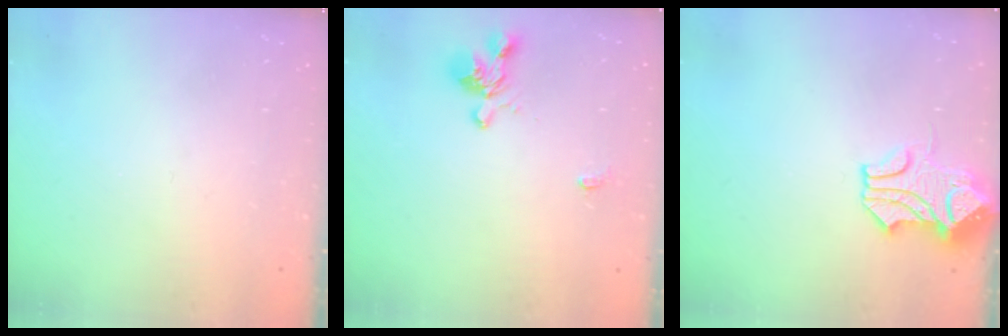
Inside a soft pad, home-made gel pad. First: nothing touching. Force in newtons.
{"total": 1.6, "press": 1.1, "slide": 1.1}
{"total": 1.5, "press": 0.8, "slide": 1.3}